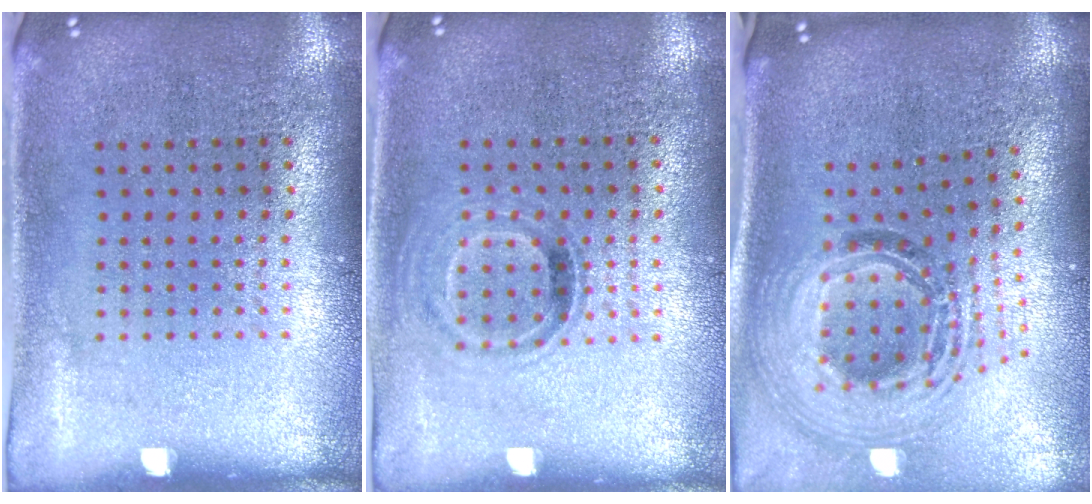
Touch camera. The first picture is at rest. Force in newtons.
{"total": 1.0, "press": 0.8, "slide": 0.5}
{"total": 2.1, "press": 1.6, "slide": 1.4}